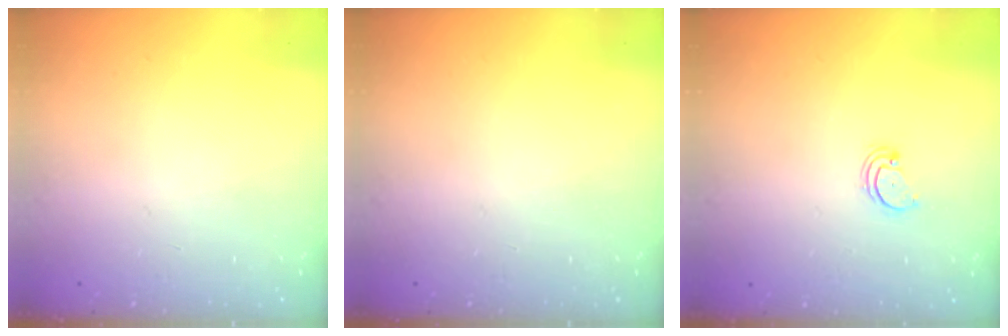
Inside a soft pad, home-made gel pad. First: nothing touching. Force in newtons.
{"total": 0.0}
{"total": 2.2, "press": 2.2, "slide": 0.2}